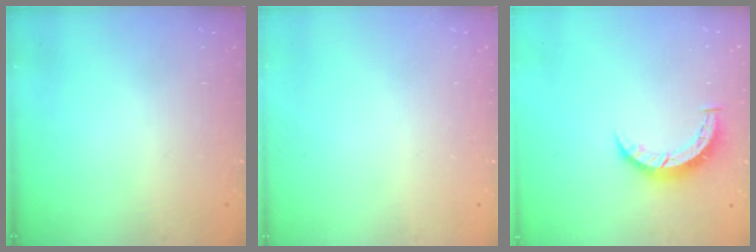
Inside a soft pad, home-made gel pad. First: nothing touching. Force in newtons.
{"total": 0.0}
{"total": 5.1, "press": 5.1, "slide": 0.5}